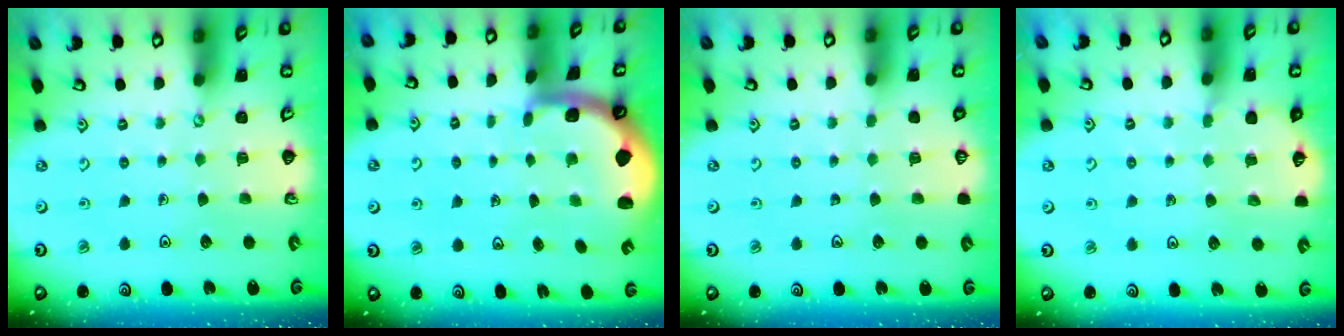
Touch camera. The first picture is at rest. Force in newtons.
{"total": 1.3, "press": 1.3, "slide": 0.3}
{"total": 0.0}
{"total": 5.3, "press": 5.2, "slide": 0.7}